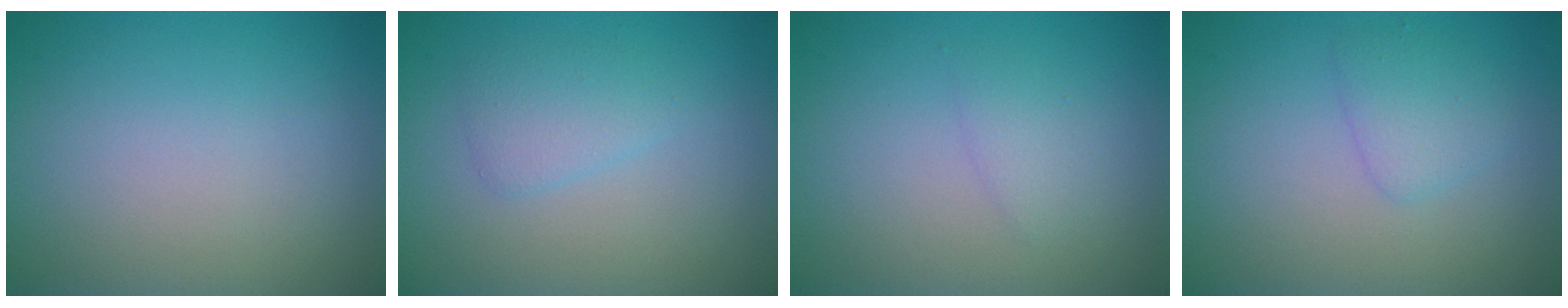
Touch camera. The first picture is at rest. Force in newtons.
{"total": 1.9, "press": 1.9, "slide": 0.1}
{"total": 1.2, "press": 1.2, "slide": 0.1}
{"total": 1.9, "press": 1.9, "slide": 0.0}